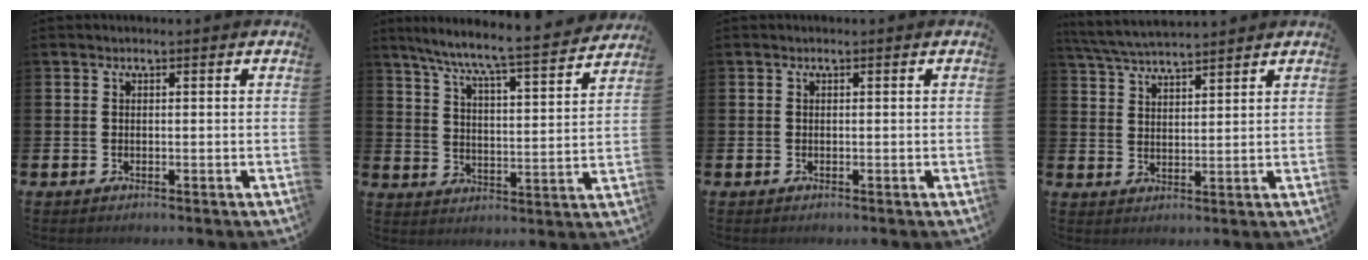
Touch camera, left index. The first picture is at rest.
{"total": 7.8, "force": [7.1, -0.2, 3.0], "torque": [-0.087, -0.057, 0.120]}
{"total": 0.0}
{"total": 5.2, "force": [5.1, 0.3, 1.1], "torque": [-0.041, -0.023, 0.093]}